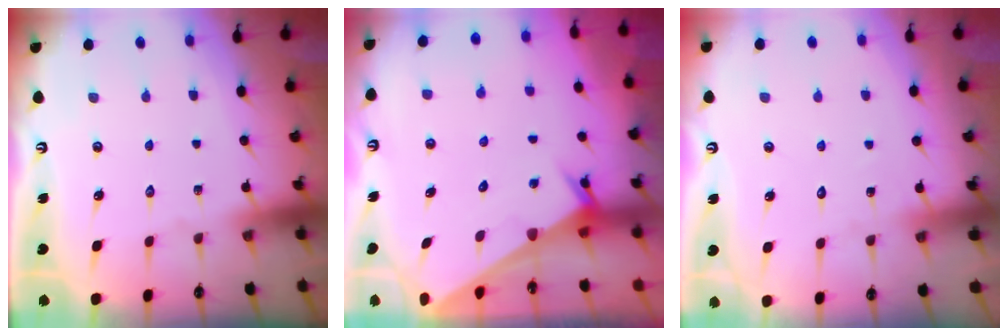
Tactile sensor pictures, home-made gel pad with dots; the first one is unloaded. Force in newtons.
{"total": 2.4, "press": 2.4, "slide": 0.1}
{"total": 5.6, "press": 5.5, "slide": 0.6}